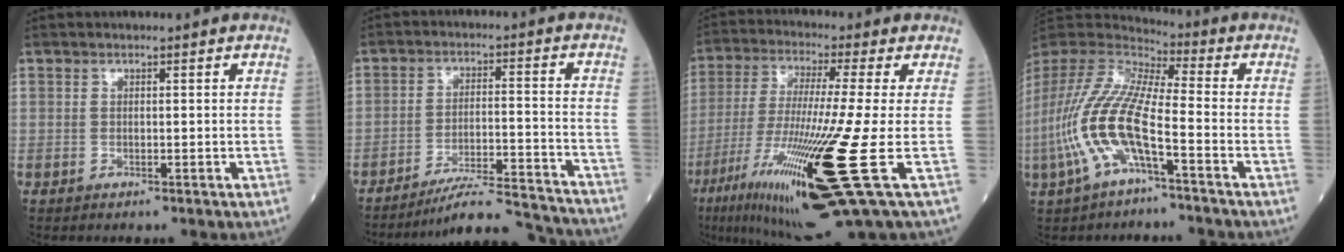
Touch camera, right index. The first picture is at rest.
{"total": 15.7, "force": [-15.1, -0.4, 4.3], "torque": [-0.062, -0.003, -0.219]}
{"total": 20.5, "force": [-7.8, -1.0, 19.0], "torque": [-0.354, -0.059, -0.148]}
{"total": 17.5, "force": [-6.0, 4.0, 16.0], "torque": [-0.366, -0.005, -0.114]}